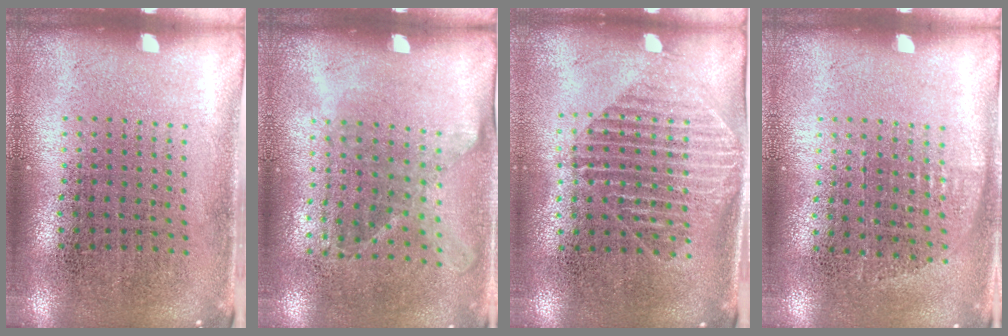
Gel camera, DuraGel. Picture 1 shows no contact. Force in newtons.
{"total": 1.2, "press": 0.9, "slide": 0.7}
{"total": 1.5, "press": 1.3, "slide": 0.8}
{"total": 0.7, "press": 0.6, "slide": 0.3}